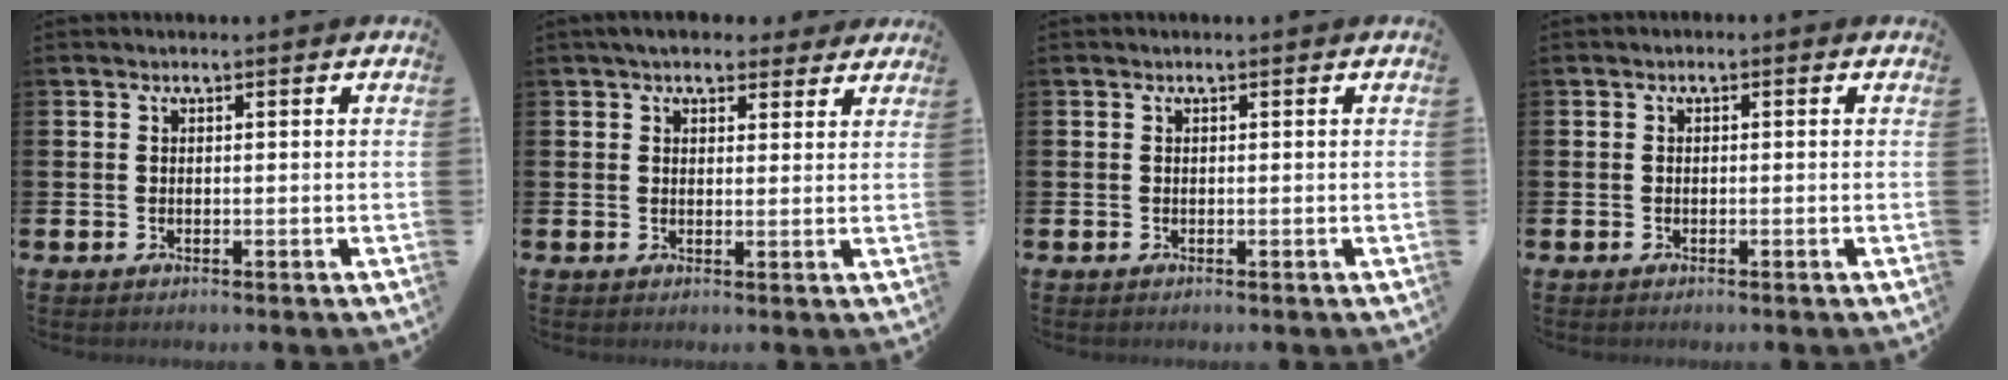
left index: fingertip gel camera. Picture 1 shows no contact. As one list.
[{"total": 4.8, "force": [4.3, 1.9, 1.0], "torque": [-0.010, -0.017, 0.077]}, {"total": 0.0}, {"total": 0.6, "force": [-0.5, 0.3, 0.1], "torque": [-0.007, 0.002, -0.009]}]